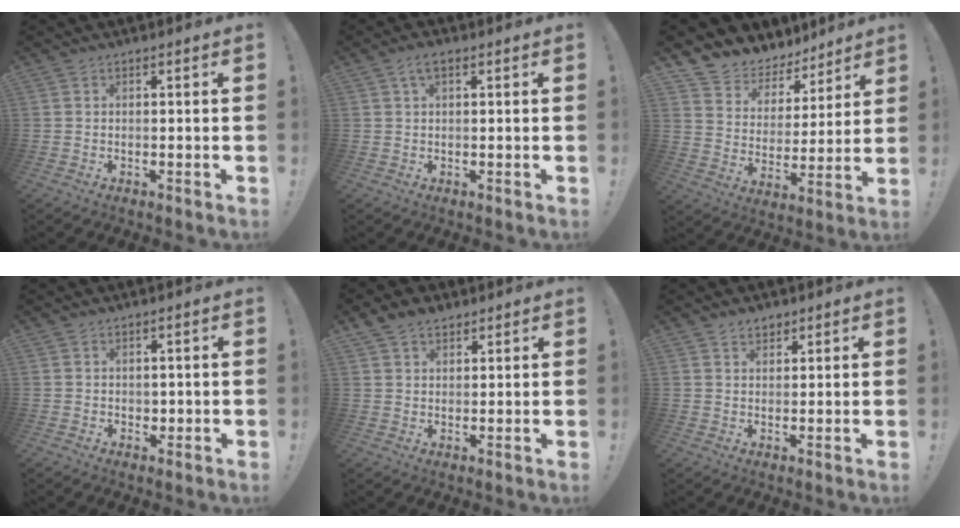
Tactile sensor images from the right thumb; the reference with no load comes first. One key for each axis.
{"total": 3.4, "fx": 1.4, "fy": 1.5, "fz": 2.7, "tx": -0.051, "ty": 0.002, "tz": 0.026}
{"total": 8.0, "fx": 6.3, "fy": 4.8, "fz": 0.7, "tx": -0.021, "ty": -0.063, "tz": 0.120}
{"total": 1.5, "fx": 0.6, "fy": 1.4, "fz": 0.3, "tx": 0.008, "ty": -0.005, "tz": 0.009}
{"total": 5.2, "fx": 3.7, "fy": 3.3, "fz": 1.8, "tx": -0.032, "ty": -0.014, "tz": 0.070}
{"total": 3.3, "fx": 2.6, "fy": 1.9, "fz": 0.8, "tx": -0.001, "ty": -0.015, "tz": 0.047}